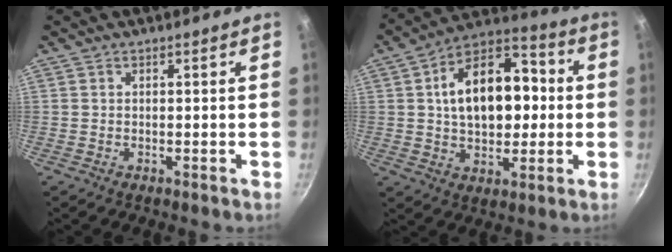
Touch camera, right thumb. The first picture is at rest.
{"total": 18.4, "force": [1.8, 11.2, 14.5], "torque": [-0.200, 0.028, 0.025]}